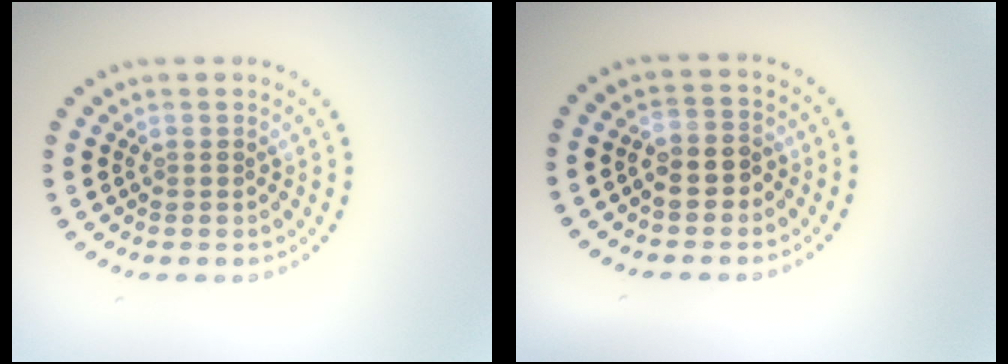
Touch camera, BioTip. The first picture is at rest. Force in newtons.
{"total": 2.6, "press": 2.5, "slide": 0.8}